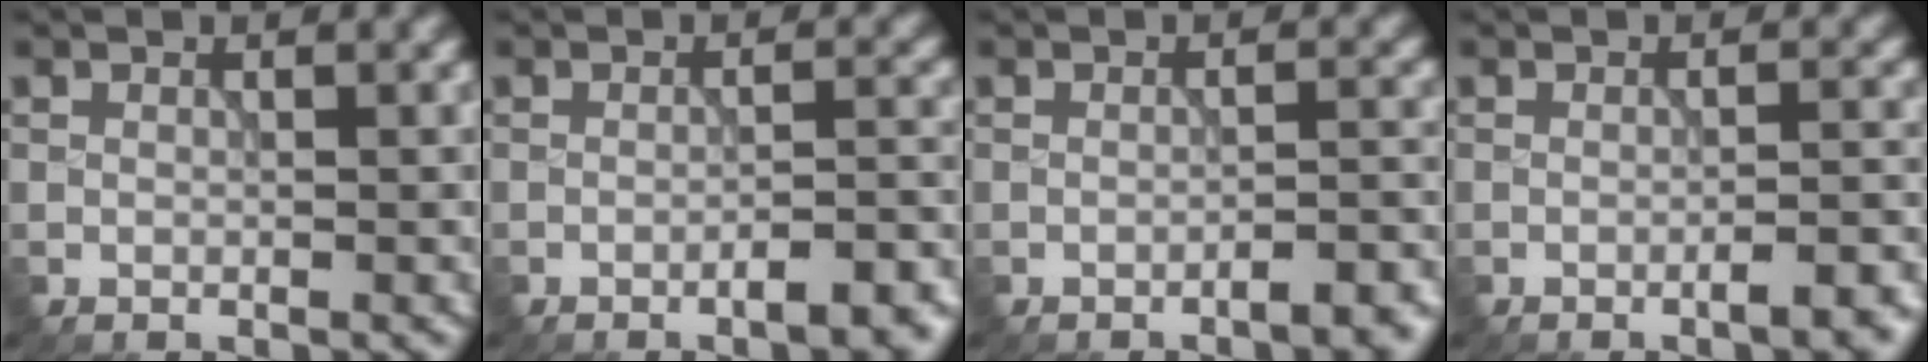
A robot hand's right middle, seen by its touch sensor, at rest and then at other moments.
{"total": 4.5, "force": [-2.6, 1.2, 3.4], "torque": [-0.043, 0.010, -0.031]}
{"total": 3.3, "force": [-2.1, 0.9, 2.4], "torque": [-0.028, 0.009, -0.029]}
{"total": 3.7, "force": [-1.9, 1.0, 3.0], "torque": [-0.036, 0.010, -0.025]}